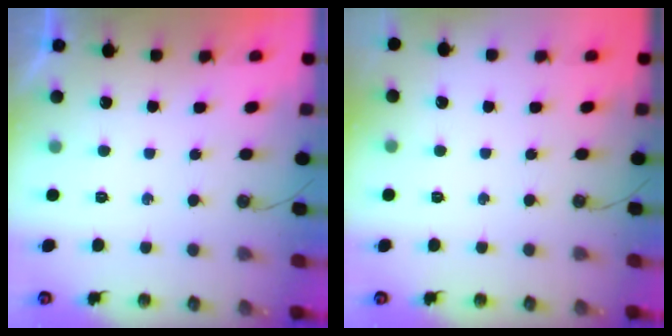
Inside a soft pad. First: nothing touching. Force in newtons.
{"total": 0.0}